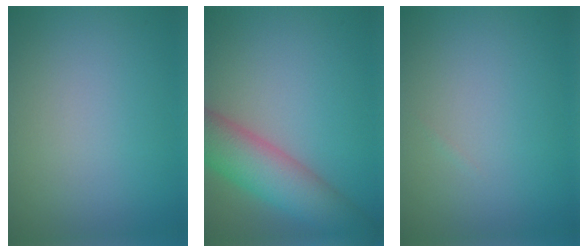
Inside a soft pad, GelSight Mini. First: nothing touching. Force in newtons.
{"total": 7.1, "press": 7.0, "slide": 0.2}
{"total": 0.0}